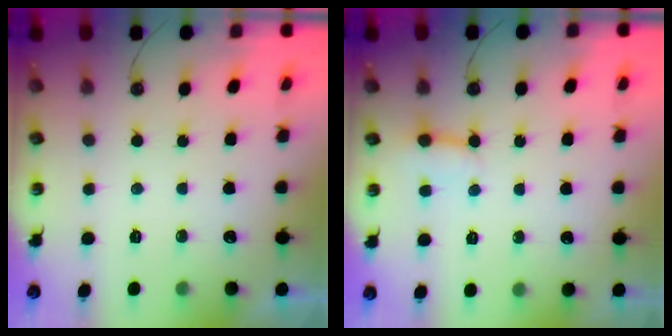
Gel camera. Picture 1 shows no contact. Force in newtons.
{"total": 5.6, "press": 5.5, "slide": 0.7}